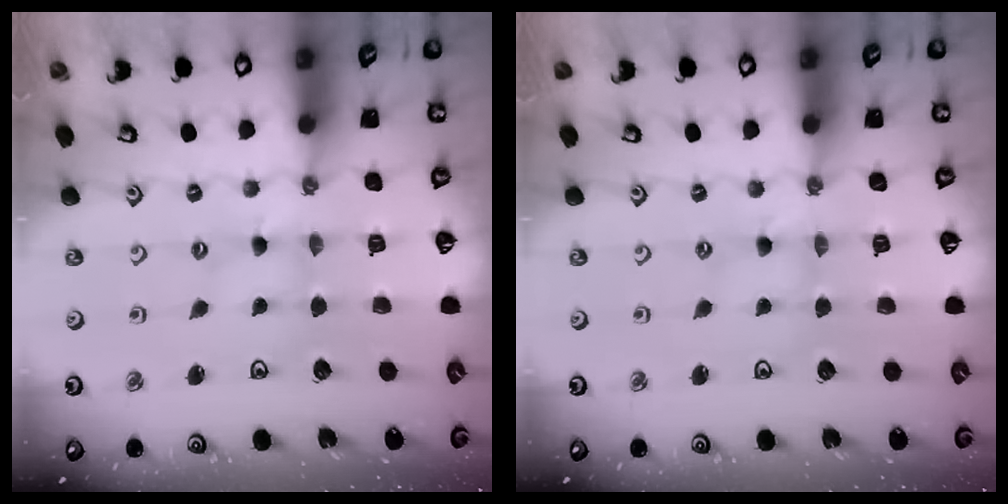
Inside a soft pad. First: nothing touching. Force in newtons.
{"total": 0.0}